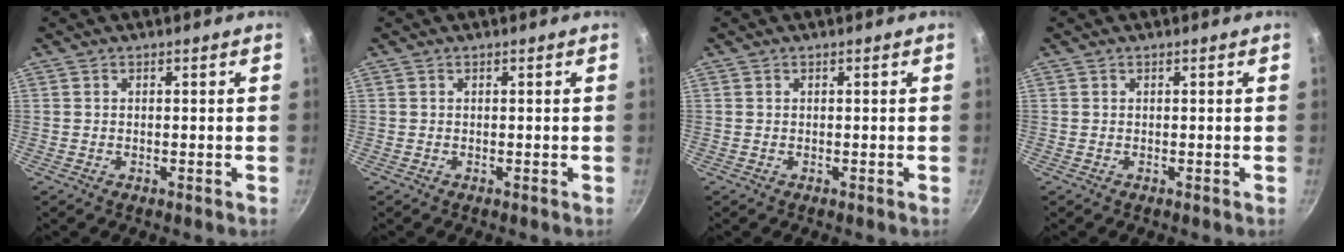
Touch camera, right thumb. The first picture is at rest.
{"total": 0.0}
{"total": 0.0}
{"total": 0.0}